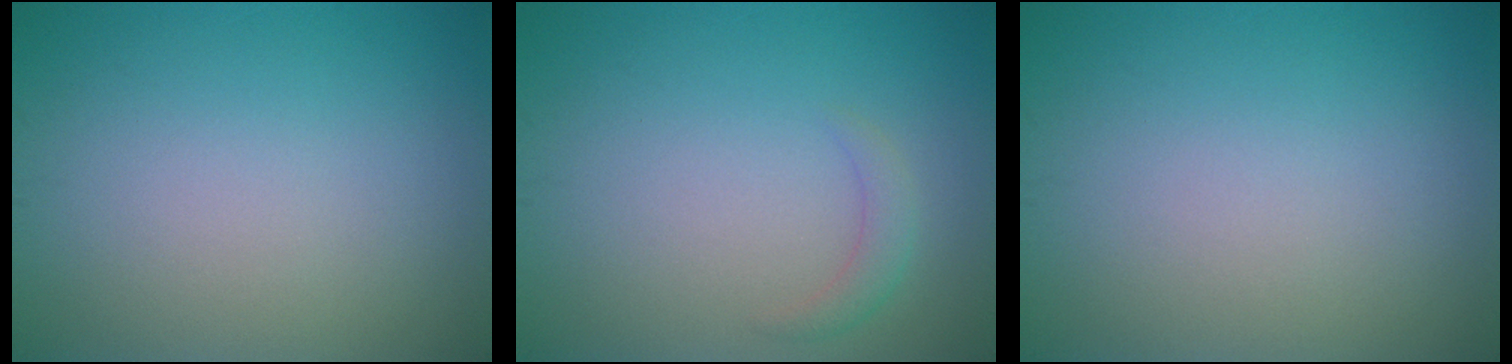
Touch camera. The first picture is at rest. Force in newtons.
{"total": 1.3, "press": 1.3, "slide": 0.1}
{"total": 0.0}